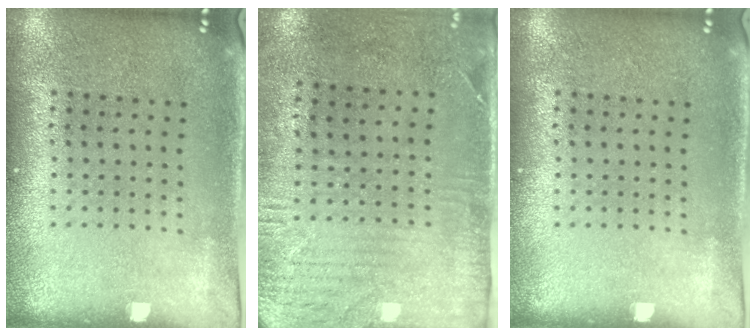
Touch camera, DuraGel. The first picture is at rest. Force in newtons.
{"total": 2.9, "press": 2.3, "slide": 1.7}
{"total": 0.0}